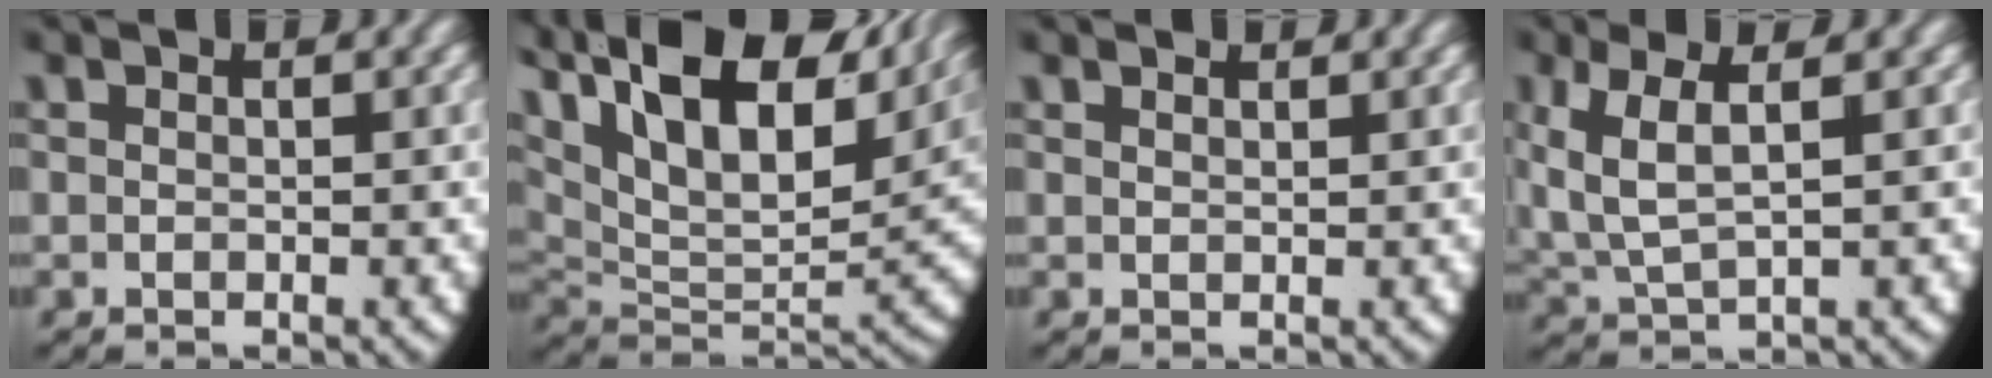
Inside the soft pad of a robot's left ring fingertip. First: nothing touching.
{"total": 16.8, "force": [7.5, 9.5, 11.6], "torque": [-0.213, 0.005, 0.112]}
{"total": 1.1, "force": [0.9, -0.5, 0.1], "torque": [0.002, -0.007, 0.022]}
{"total": 5.0, "force": [0.9, 3.2, 3.8], "torque": [-0.098, -0.013, 0.027]}